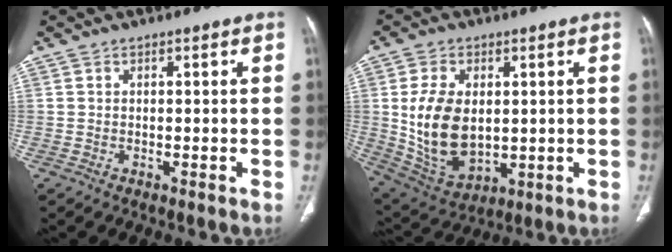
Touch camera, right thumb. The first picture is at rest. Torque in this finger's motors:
{"motor_torque": [-0.72, 1.20, 0.85, 0.90, 0.17]}